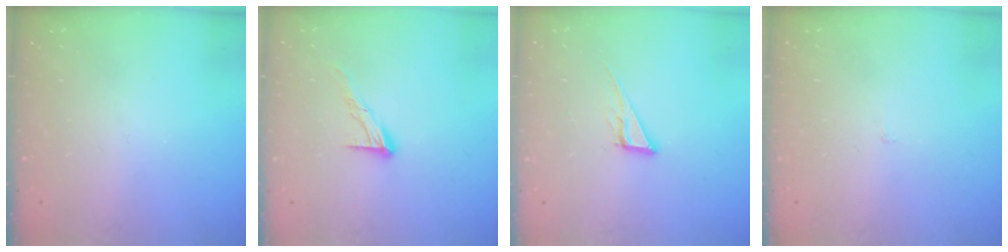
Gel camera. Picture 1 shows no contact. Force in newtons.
{"total": 8.7, "press": 8.7, "slide": 0.7}
{"total": 6.8, "press": 6.8, "slide": 0.2}
{"total": 1.8, "press": 1.8, "slide": 0.1}